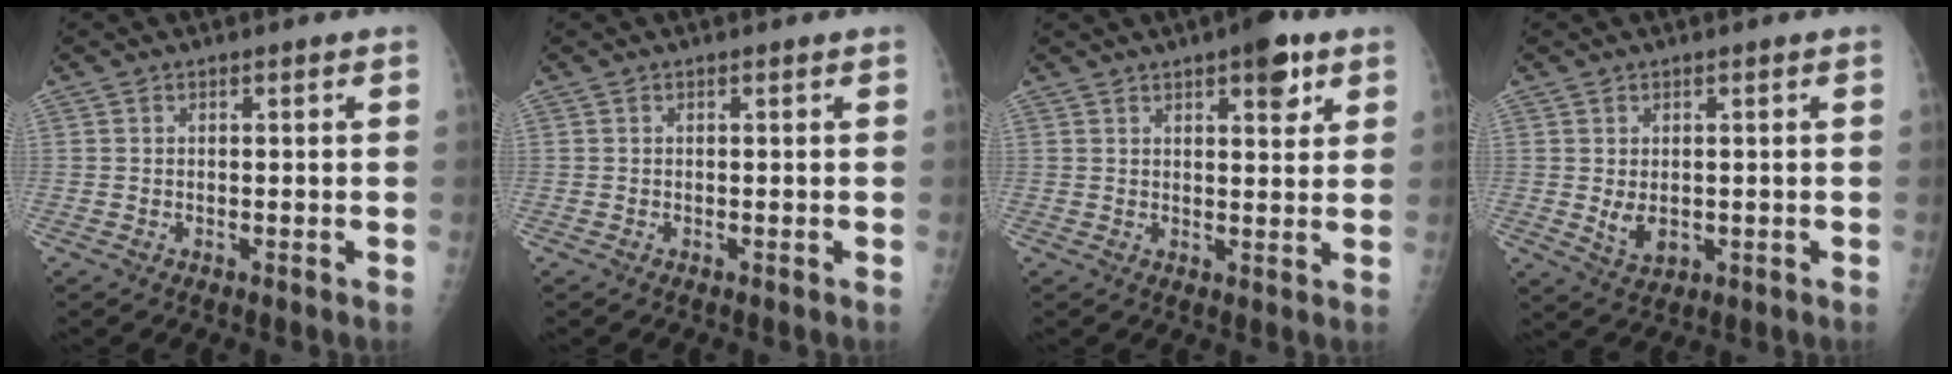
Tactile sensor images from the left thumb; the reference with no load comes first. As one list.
[{"total": 0.0}, {"total": 6.7, "force": [3.7, 2.4, 4.9], "torque": [-0.048, -0.014, 0.045]}, {"total": 3.8, "force": [-0.1, 2.6, 2.8], "torque": [-0.039, -0.009, 0.009]}]